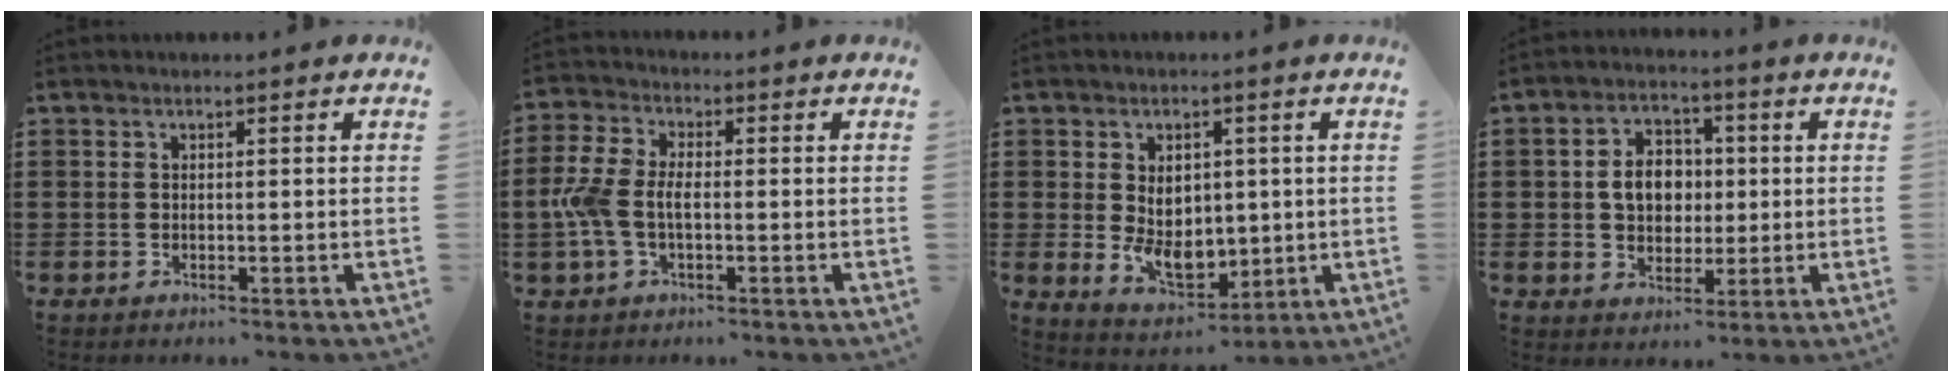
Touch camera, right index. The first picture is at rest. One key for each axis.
{"total": 6.4, "fx": -1.1, "fy": 3.6, "fz": 5.2, "tx": -0.141, "ty": -0.006, "tz": -0.031}
{"total": 7.1, "fx": -0.1, "fy": 5.2, "fz": 4.9, "tx": -0.077, "ty": 0.003, "tz": -0.002}
{"total": 6.3, "fx": 0.1, "fy": 5.0, "fz": 3.8, "tx": -0.072, "ty": 0.011, "tz": -0.004}